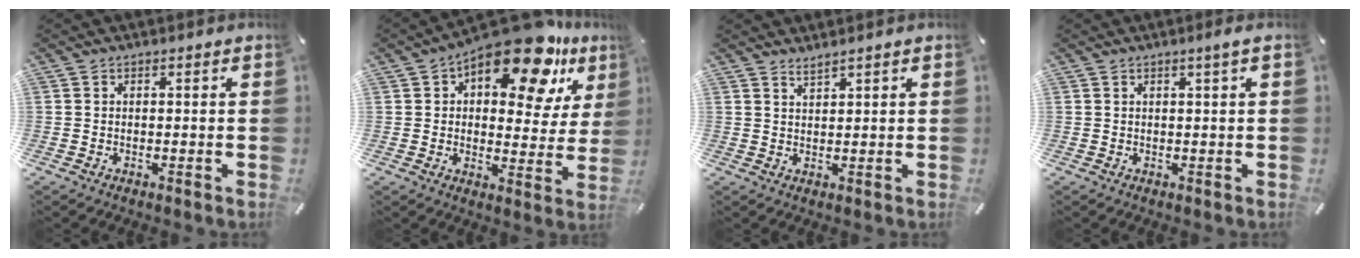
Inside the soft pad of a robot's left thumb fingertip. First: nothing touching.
{"total": 18.2, "force": [12.0, 7.6, 11.5], "torque": [-0.165, -0.077, 0.197]}
{"total": 1.8, "force": [1.7, 0.0, 0.6], "torque": [-0.014, -0.005, 0.033]}
{"total": 2.2, "force": [0.8, 0.1, 2.0], "torque": [-0.038, 0.000, 0.012]}